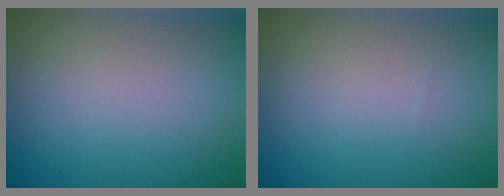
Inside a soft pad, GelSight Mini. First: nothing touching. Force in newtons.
{"total": 0.0}